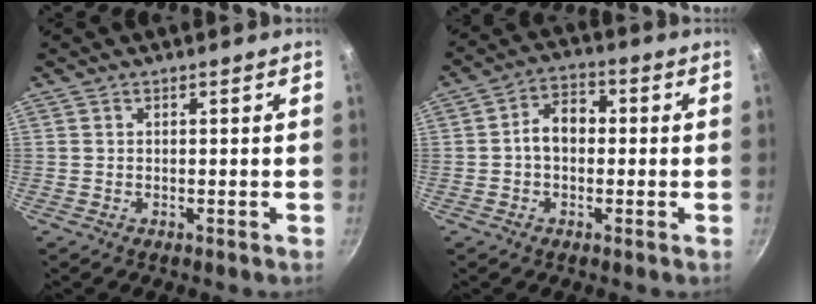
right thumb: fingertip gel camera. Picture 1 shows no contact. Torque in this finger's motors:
{"motor_torque": [0.82, 0.63, 1.17, 0.02, 0.05]}